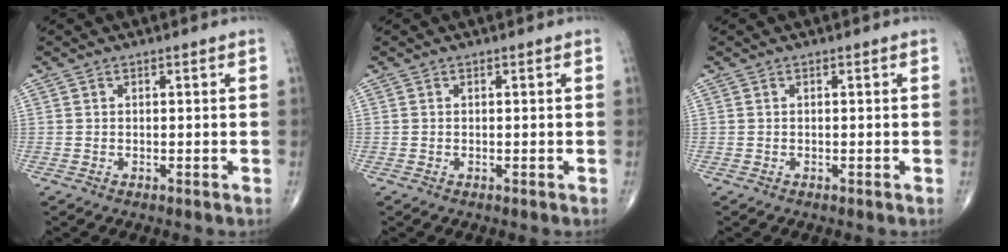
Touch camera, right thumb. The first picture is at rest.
{"total": 0.0}
{"total": 0.0}